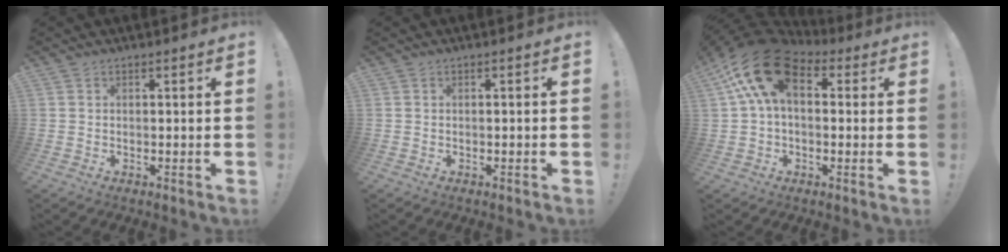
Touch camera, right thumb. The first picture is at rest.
{"total": 0.8, "force": [-0.6, -0.2, 0.4], "torque": [-0.011, 0.002, -0.011]}
{"total": 17.5, "force": [6.2, 10.2, 12.8], "torque": [-0.237, -0.015, 0.111]}